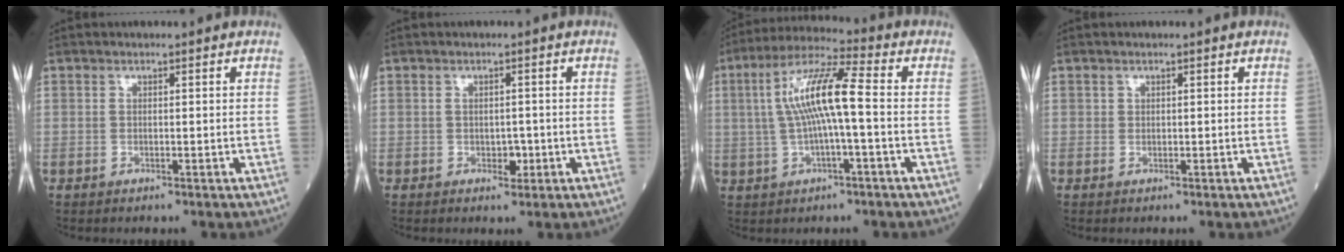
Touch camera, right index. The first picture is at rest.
{"total": 1.8, "force": [-0.6, 1.2, 1.2], "torque": [-0.011, 0.002, -0.005]}
{"total": 10.6, "force": [0.3, 1.0, 10.6], "torque": [-0.204, 0.023, 0.003]}
{"total": 0.0}